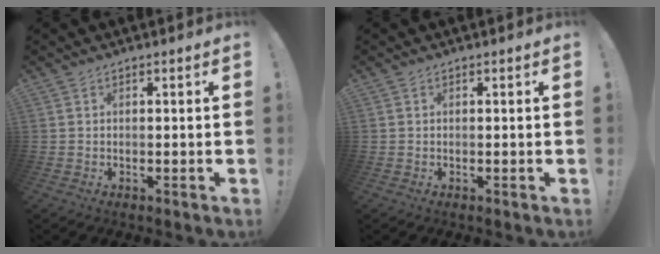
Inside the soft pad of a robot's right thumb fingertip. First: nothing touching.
{"total": 0.0}